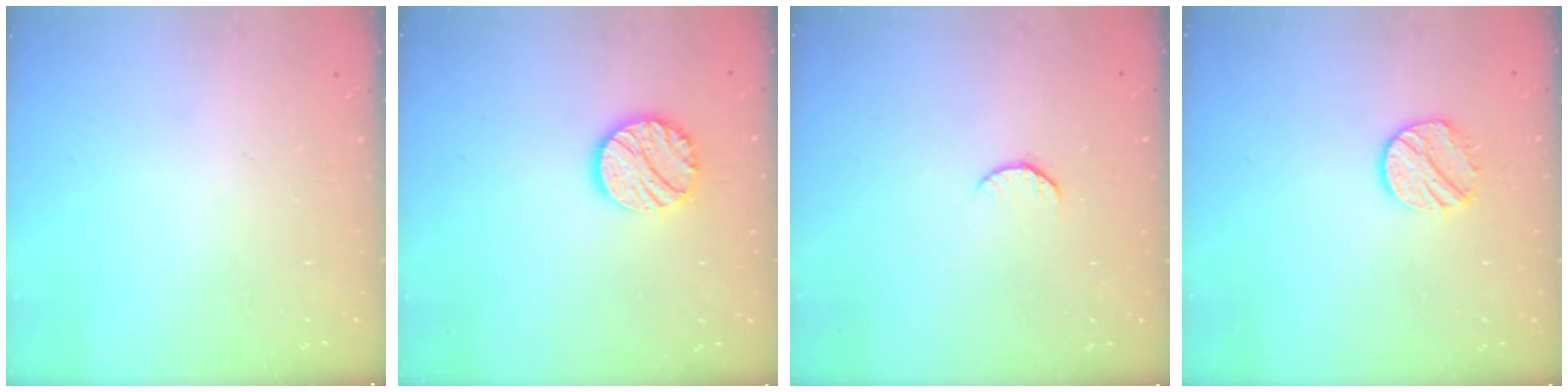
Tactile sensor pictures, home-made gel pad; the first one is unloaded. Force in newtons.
{"total": 11.6, "press": 11.6, "slide": 0.5}
{"total": 5.3, "press": 5.3, "slide": 0.5}
{"total": 9.4, "press": 9.4, "slide": 0.2}